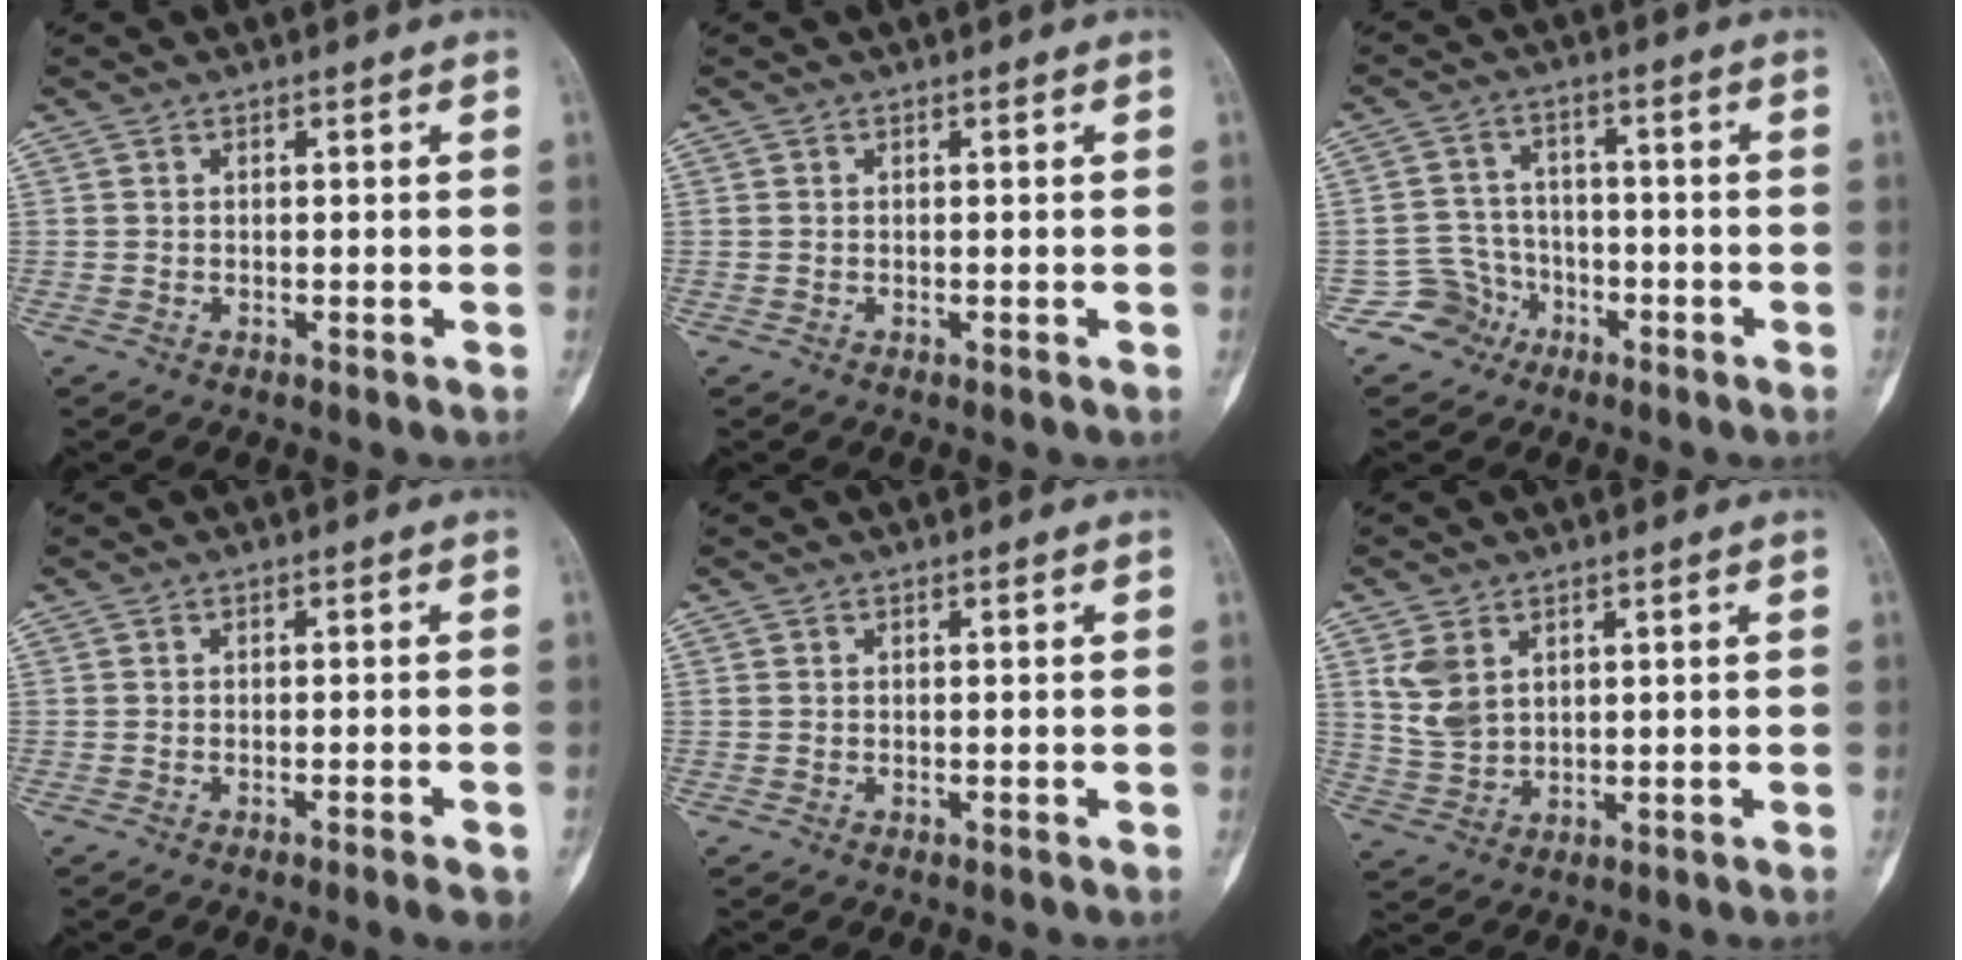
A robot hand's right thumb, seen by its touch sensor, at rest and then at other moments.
{"total": 0.0}
{"total": 6.2, "force": [-3.6, 5.0, -0.3], "torque": [0.042, 0.033, -0.067]}
{"total": 3.4, "force": [-2.2, 0.2, 2.7], "torque": [-0.034, 0.004, -0.027]}
{"total": 0.0}
{"total": 5.8, "force": [2.4, 3.9, 3.6], "torque": [-0.060, -0.008, 0.059]}